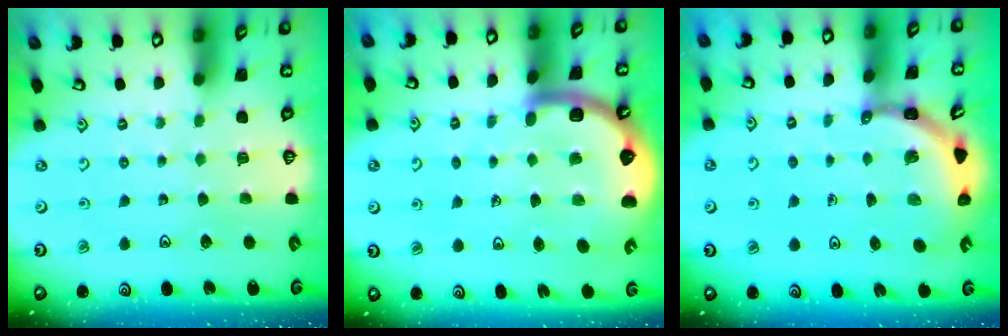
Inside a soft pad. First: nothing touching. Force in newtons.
{"total": 9.2, "press": 8.9, "slide": 2.2}
{"total": 4.5, "press": 4.5, "slide": 0.4}